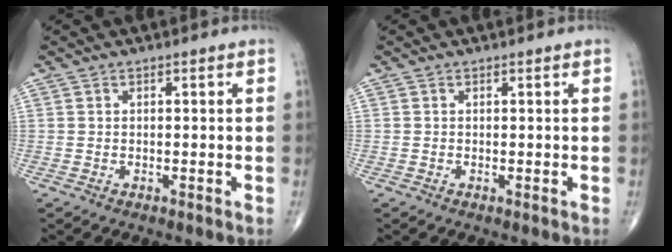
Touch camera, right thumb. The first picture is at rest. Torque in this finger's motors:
{"motor_torque": [0.04, 0.22, -0.09, 0.01, 0.04]}